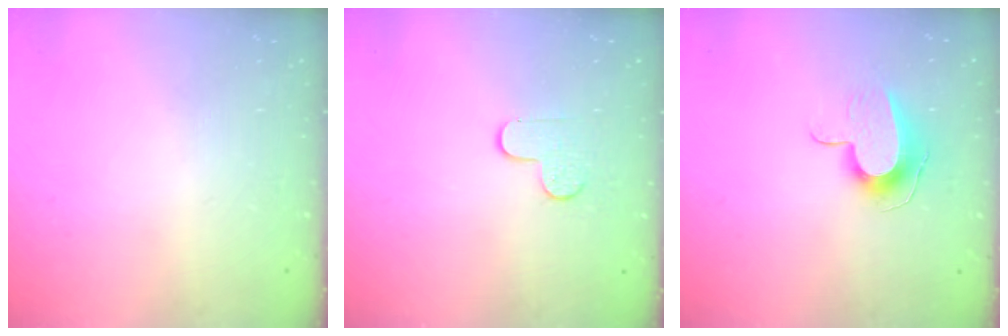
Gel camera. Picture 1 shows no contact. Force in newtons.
{"total": 4.6, "press": 4.5, "slide": 0.5}
{"total": 9.4, "press": 9.4, "slide": 0.6}